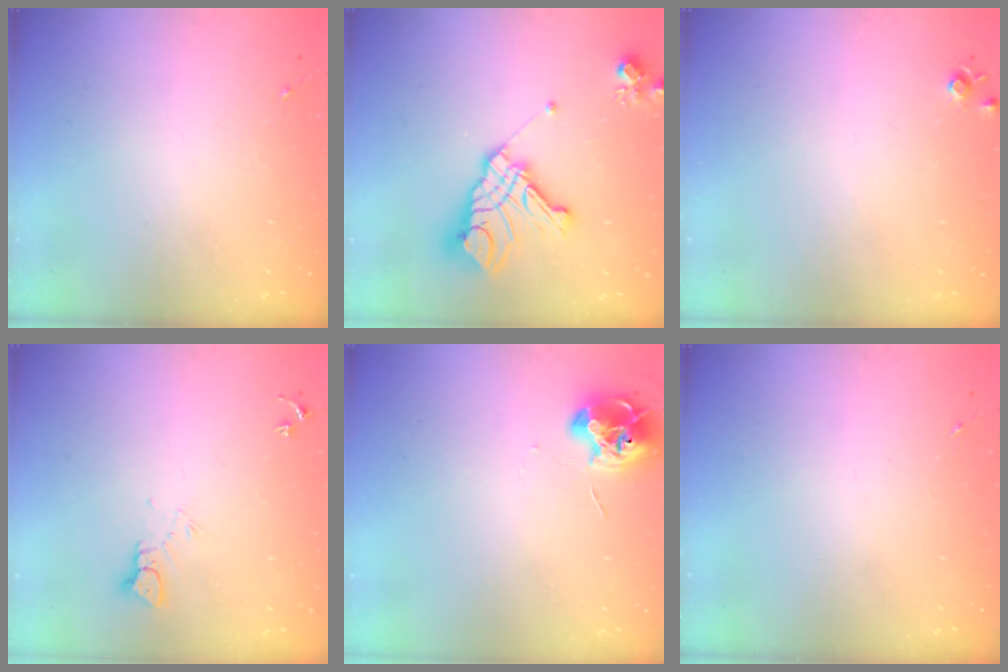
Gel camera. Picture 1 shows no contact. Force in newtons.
{"total": 17.5, "press": 17.4, "slide": 2.0}
{"total": 5.1, "press": 5.1, "slide": 0.7}
{"total": 3.5, "press": 3.5, "slide": 0.3}
{"total": 9.3, "press": 9.3, "slide": 1.0}
{"total": 0.0}